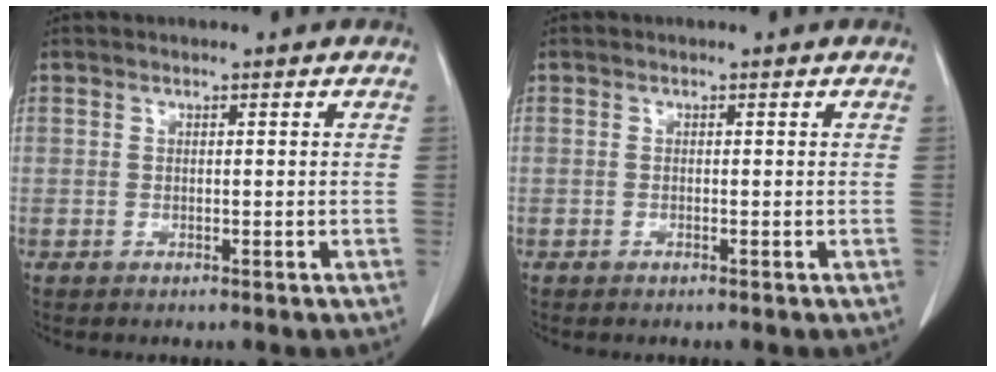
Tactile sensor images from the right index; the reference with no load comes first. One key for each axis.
{"total": 0.0}